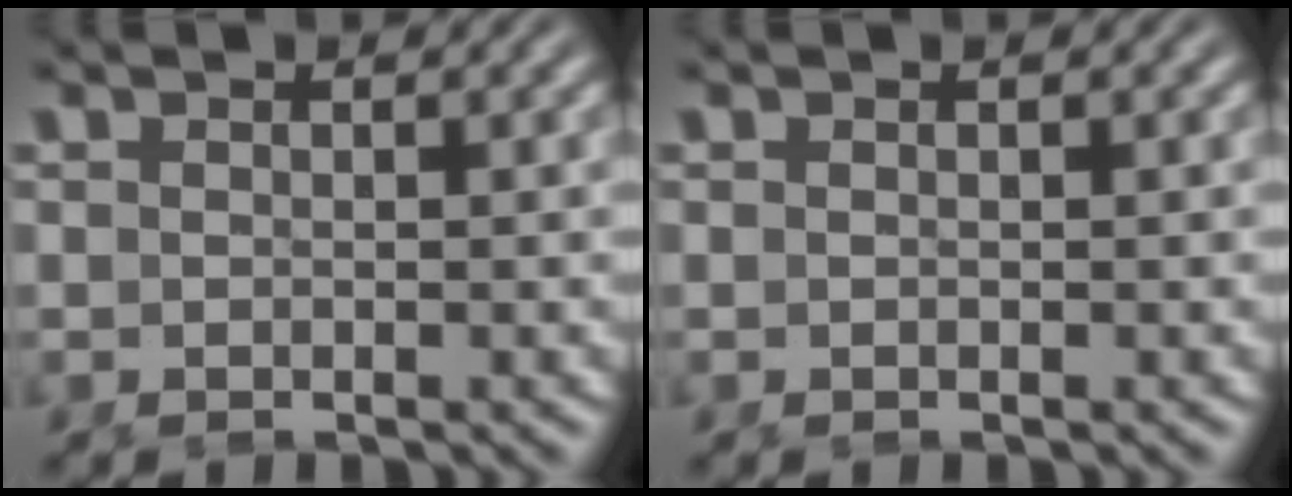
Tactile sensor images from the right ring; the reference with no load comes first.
{"total": 0.0}